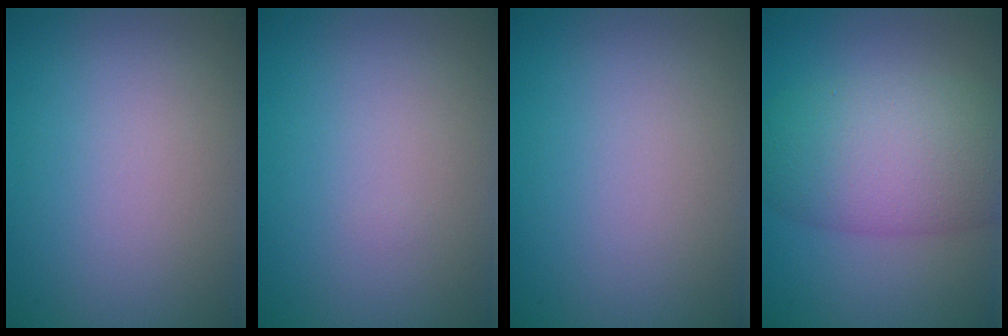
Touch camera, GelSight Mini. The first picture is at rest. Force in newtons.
{"total": 0.0}
{"total": 0.0}
{"total": 8.1, "press": 8.1, "slide": 0.3}